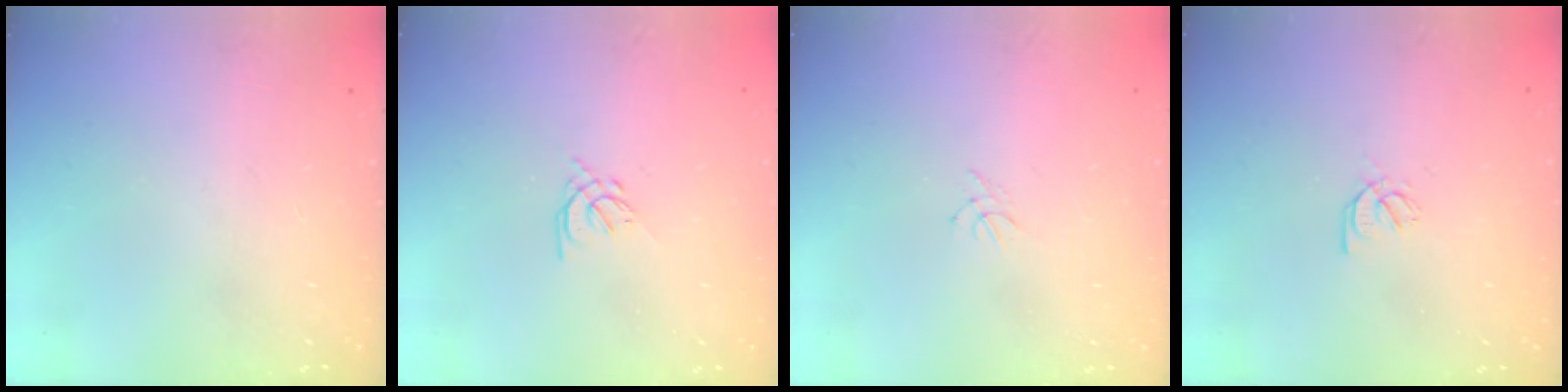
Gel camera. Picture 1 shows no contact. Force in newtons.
{"total": 1.3, "press": 1.1, "slide": 0.6}
{"total": 0.5, "press": 0.4, "slide": 0.3}
{"total": 2.1, "press": 2.1, "slide": 0.2}